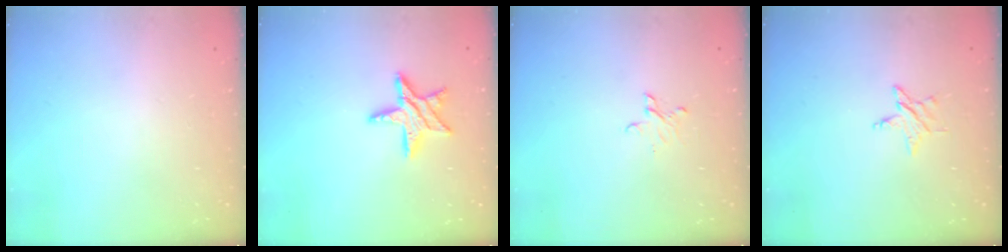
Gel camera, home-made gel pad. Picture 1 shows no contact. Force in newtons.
{"total": 9.2, "press": 9.2, "slide": 0.3}
{"total": 3.4, "press": 3.4, "slide": 0.3}
{"total": 2.8, "press": 2.7, "slide": 0.3}